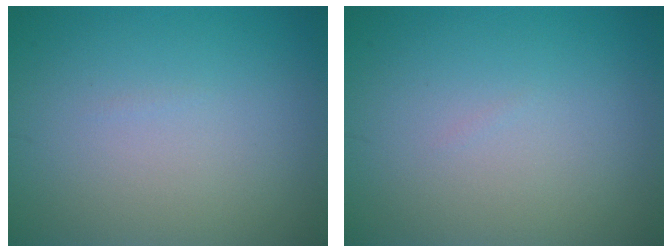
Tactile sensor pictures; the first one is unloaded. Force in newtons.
{"total": 0.0}